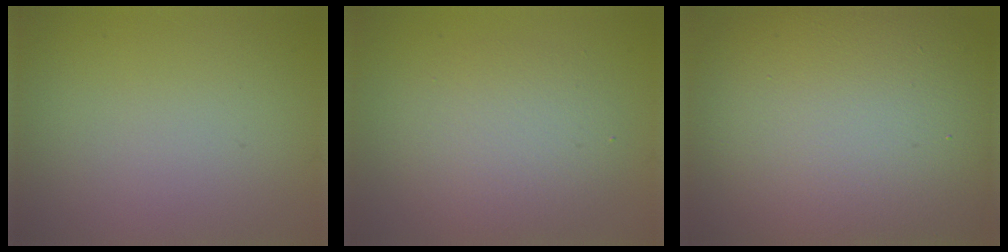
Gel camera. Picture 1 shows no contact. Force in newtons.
{"total": 4.2, "press": 4.2, "slide": 0.1}
{"total": 19.9, "press": 19.8, "slide": 1.4}